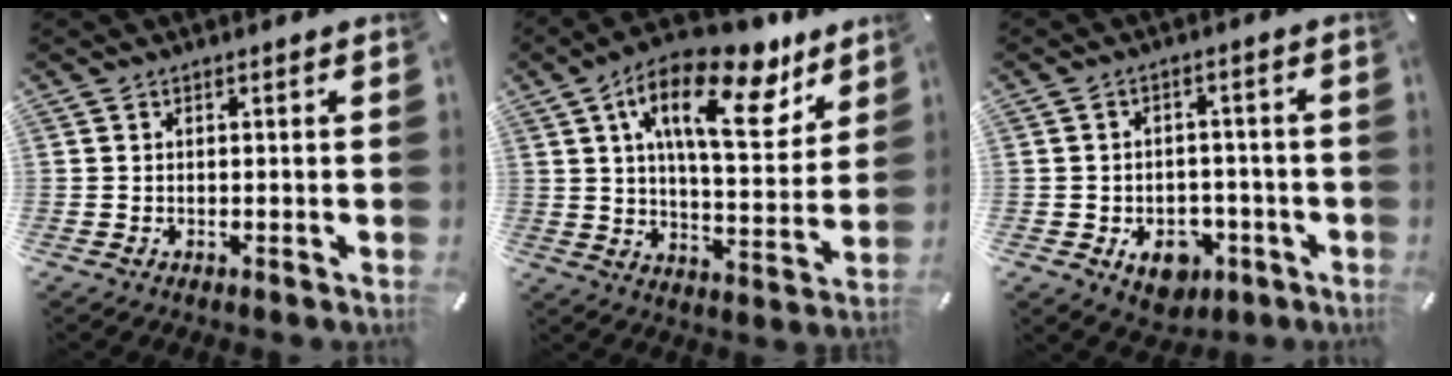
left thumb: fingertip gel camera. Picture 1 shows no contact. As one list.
[{"total": 21.1, "force": [11.3, 9.0, 15.4], "torque": [-0.238, -0.061, 0.180]}, {"total": 8.5, "force": [-3.4, 6.2, 4.6], "torque": [-0.057, 0.015, -0.057]}]